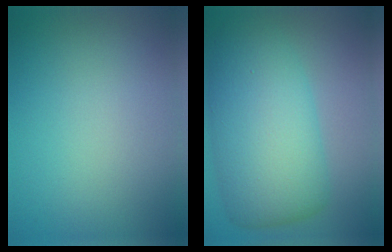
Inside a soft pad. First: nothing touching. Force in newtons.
{"total": 9.3, "press": 9.3, "slide": 0.1}